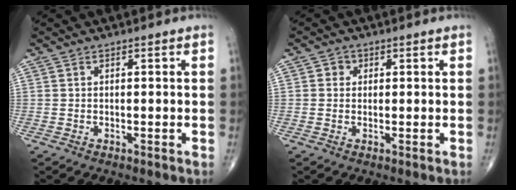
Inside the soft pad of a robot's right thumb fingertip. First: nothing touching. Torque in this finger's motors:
{"motor_torque": [-0.29, -0.12, 0.14, 0.11, -0.04]}